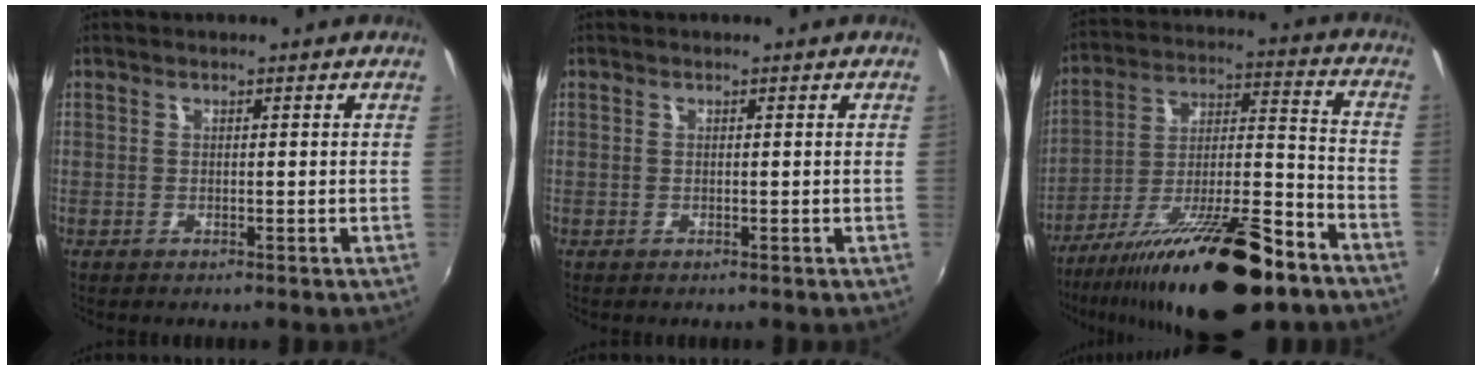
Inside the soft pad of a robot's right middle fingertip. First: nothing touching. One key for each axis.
{"total": 0.0}
{"total": 24.9, "fx": -17.0, "fy": 6.3, "fz": 17.1, "tx": -0.291, "ty": -0.031, "tz": -0.267}